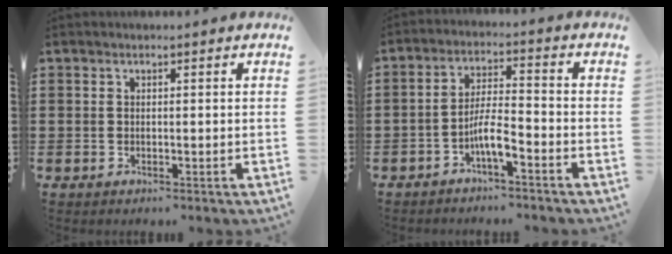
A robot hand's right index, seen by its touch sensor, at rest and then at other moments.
{"total": 5.2, "force": [-3.1, 1.0, 4.0], "torque": [-0.090, -0.001, -0.062]}